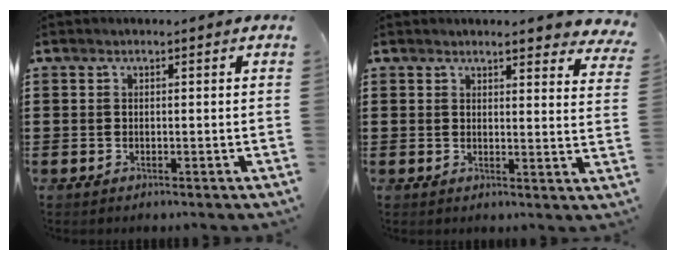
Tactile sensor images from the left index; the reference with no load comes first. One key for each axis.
{"total": 3.8, "fx": 3.5, "fy": 0.1, "fz": 1.5, "tx": -0.033, "ty": -0.016, "tz": 0.061}